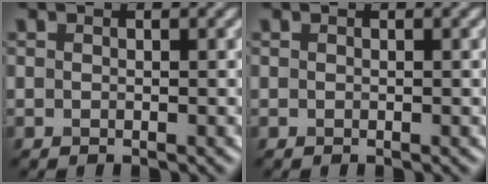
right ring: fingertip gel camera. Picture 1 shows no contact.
{"total": 0.0}